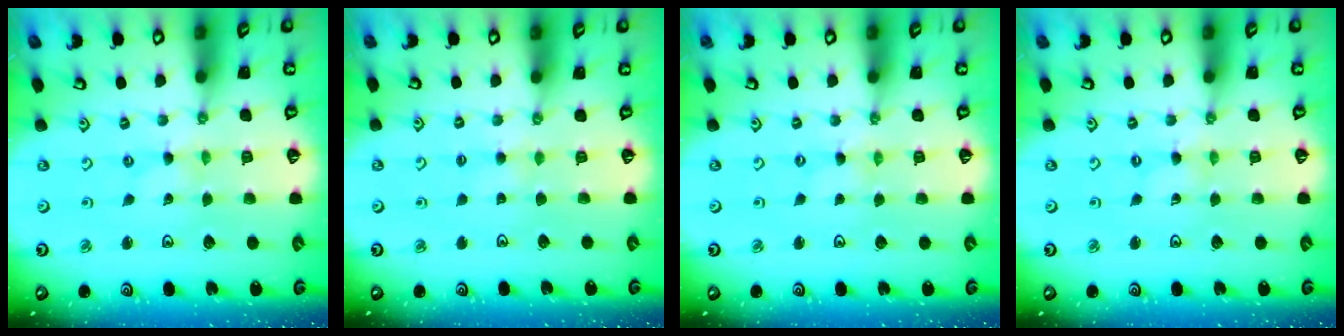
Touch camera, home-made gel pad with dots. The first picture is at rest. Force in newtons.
{"total": 3.4, "press": 3.4, "slide": 0.5}
{"total": 0.0}
{"total": 0.0}